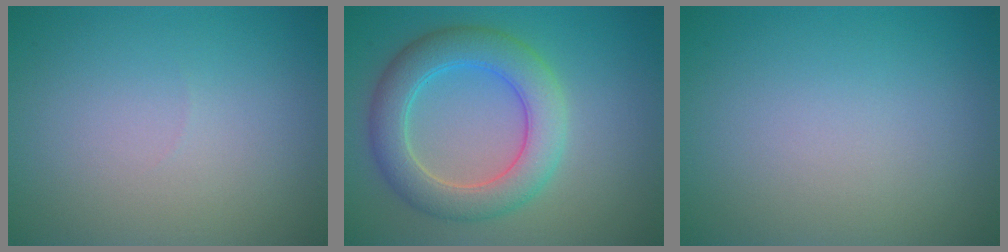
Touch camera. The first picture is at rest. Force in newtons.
{"total": 6.0, "press": 6.0, "slide": 0.5}
{"total": 0.0}